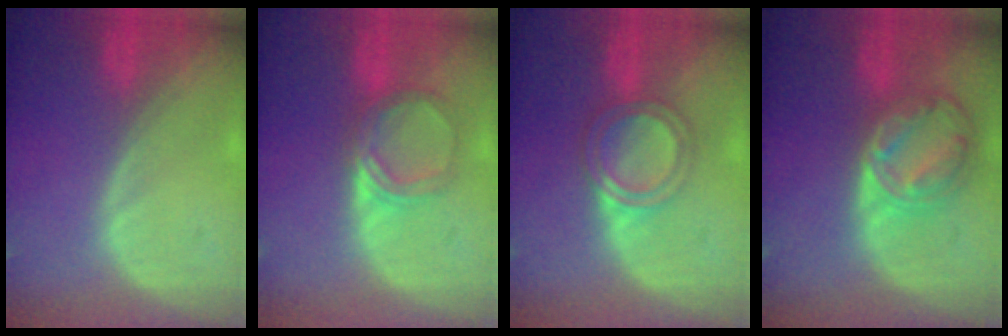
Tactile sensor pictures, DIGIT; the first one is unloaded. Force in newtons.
{"total": 5.0, "press": 4.6, "slide": 1.9}
{"total": 5.0, "press": 4.5, "slide": 2.0}
{"total": 8.5, "press": 7.2, "slide": 4.5}